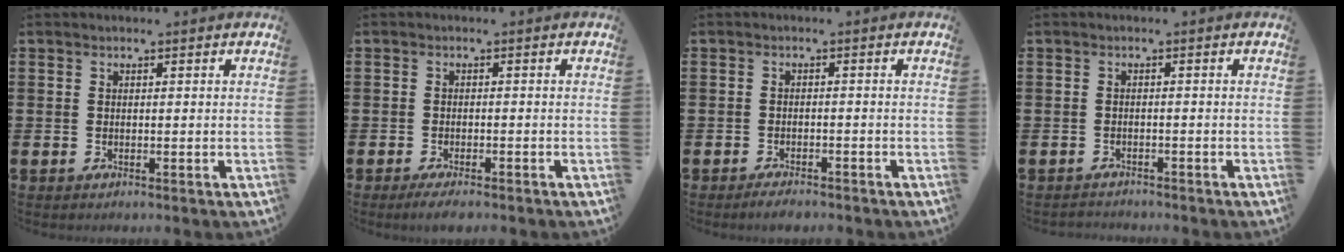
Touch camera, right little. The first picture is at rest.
{"total": 1.5, "force": [-1.2, 0.2, 0.9], "torque": [-0.016, 0.001, -0.023]}
{"total": 1.5, "force": [-1.4, 0.2, 0.5], "torque": [-0.010, 0.001, -0.028]}
{"total": 0.9, "force": [-0.9, 0.0, -0.1], "torque": [-0.001, 0.001, -0.020]}